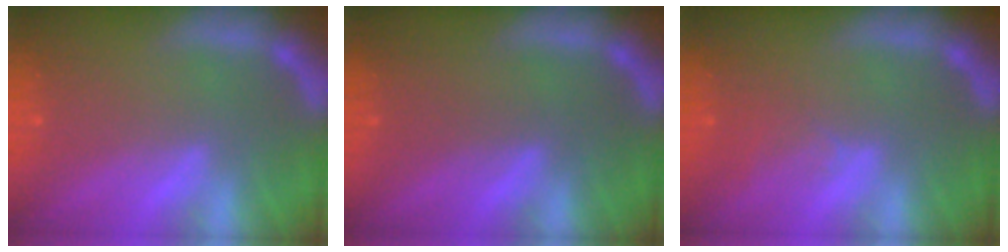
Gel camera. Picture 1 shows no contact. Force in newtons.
{"total": 0.0}
{"total": 1.5}